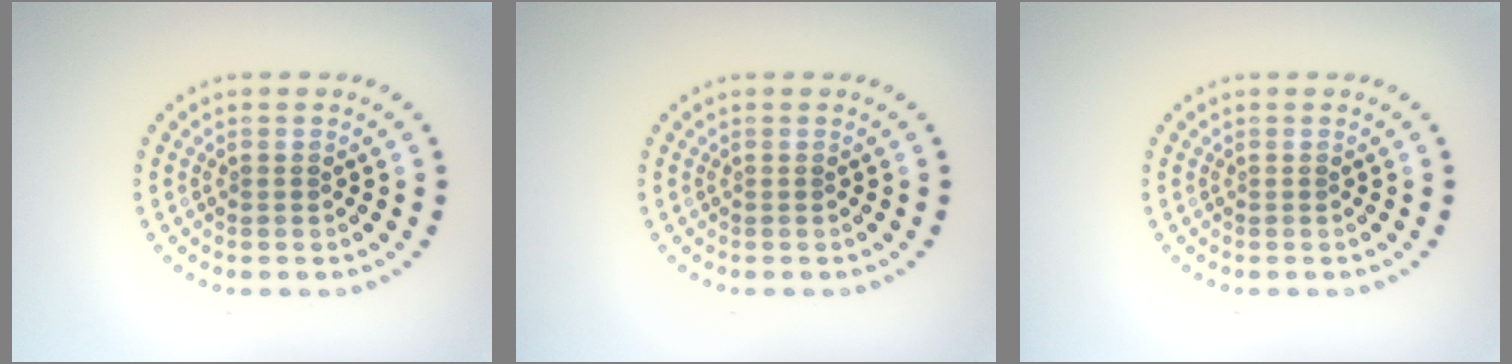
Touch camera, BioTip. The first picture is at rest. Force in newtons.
{"total": 0.0}
{"total": 0.0}